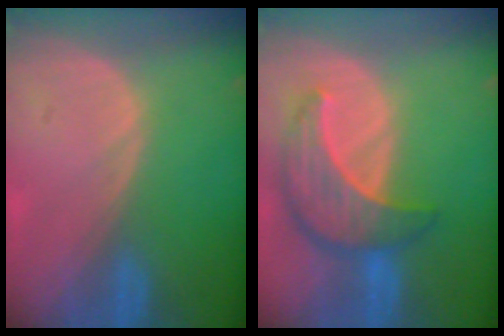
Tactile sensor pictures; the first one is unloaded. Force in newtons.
{"total": 8.6, "press": 7.8, "slide": 3.7}